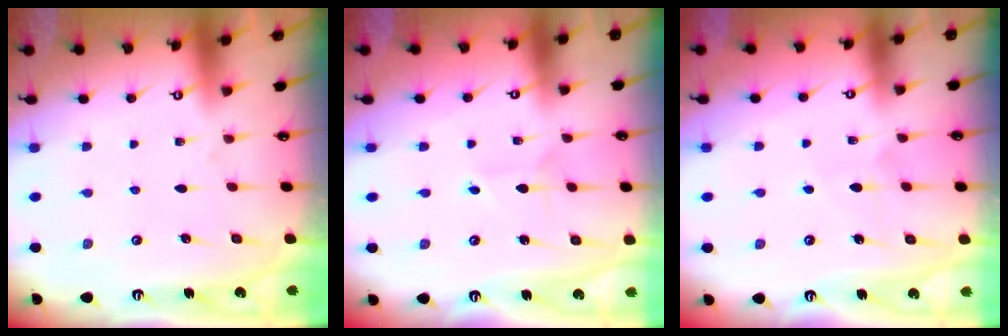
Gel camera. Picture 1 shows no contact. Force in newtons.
{"total": 2.4, "press": 2.3, "slide": 0.2}
{"total": 4.2, "press": 4.1, "slide": 0.4}